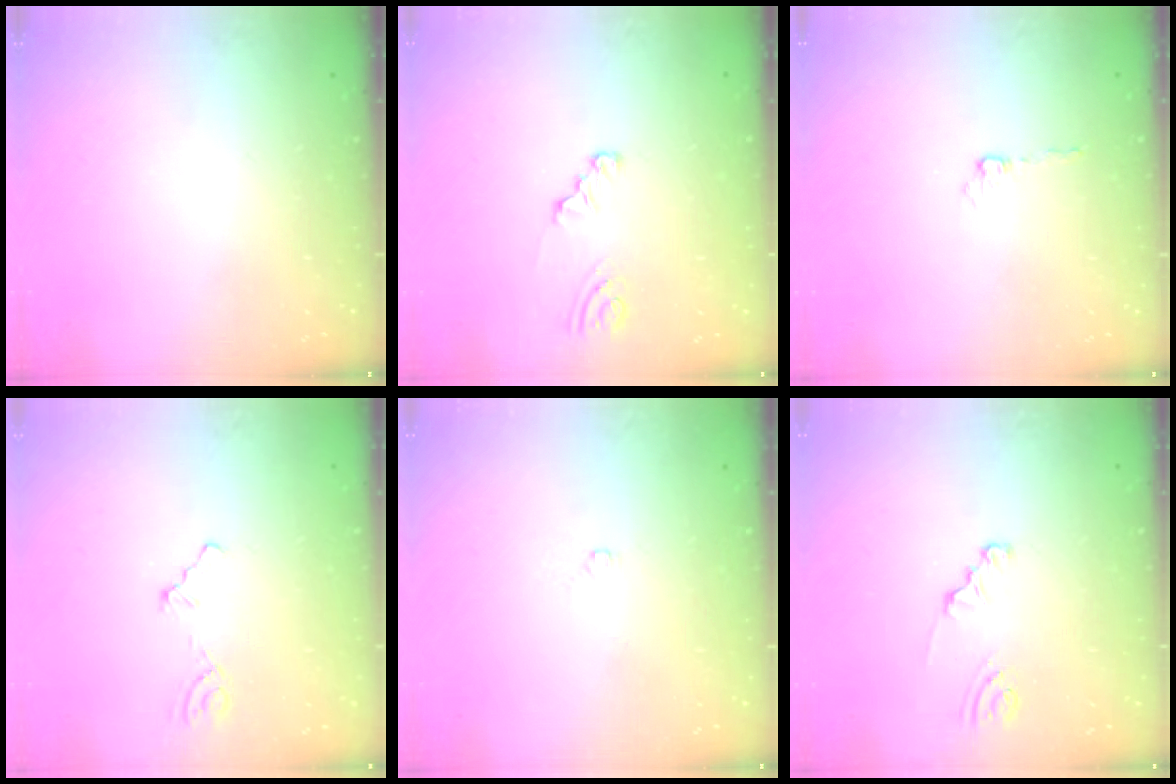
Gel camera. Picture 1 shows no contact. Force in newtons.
{"total": 2.5, "press": 2.5, "slide": 0.3}
{"total": 4.4, "press": 4.4, "slide": 0.5}
{"total": 1.5, "press": 1.4, "slide": 0.2}
{"total": 4.0, "press": 3.9, "slide": 0.9}
{"total": 1.5, "press": 1.4, "slide": 0.1}